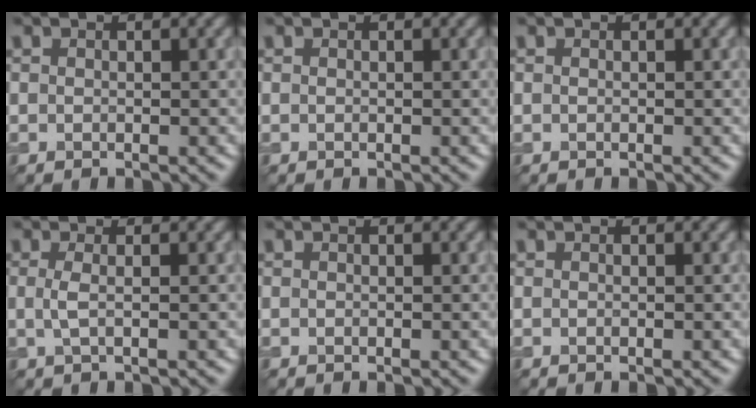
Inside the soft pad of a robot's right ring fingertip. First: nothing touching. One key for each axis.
{"total": 0.0}
{"total": 0.0}
{"total": 1.5, "fx": 0.0, "fy": 0.4, "fz": 1.4, "tx": -0.031, "ty": 0.000, "tz": -0.001}
{"total": 0.0}
{"total": 0.0}